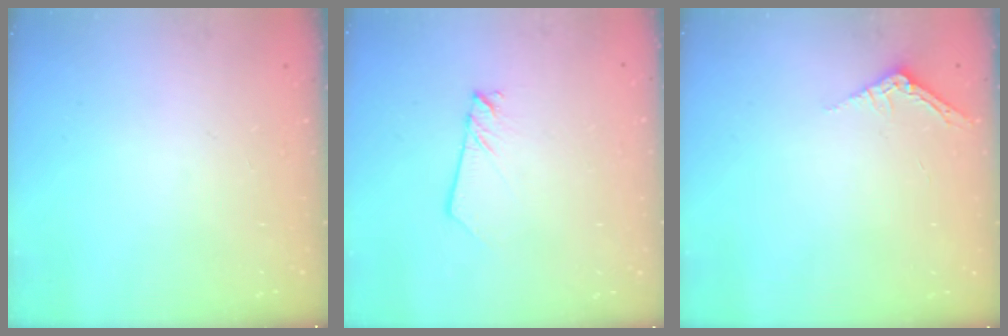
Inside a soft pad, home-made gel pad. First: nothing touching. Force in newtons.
{"total": 2.5, "press": 2.5, "slide": 0.1}
{"total": 2.5, "press": 2.5, "slide": 0.2}